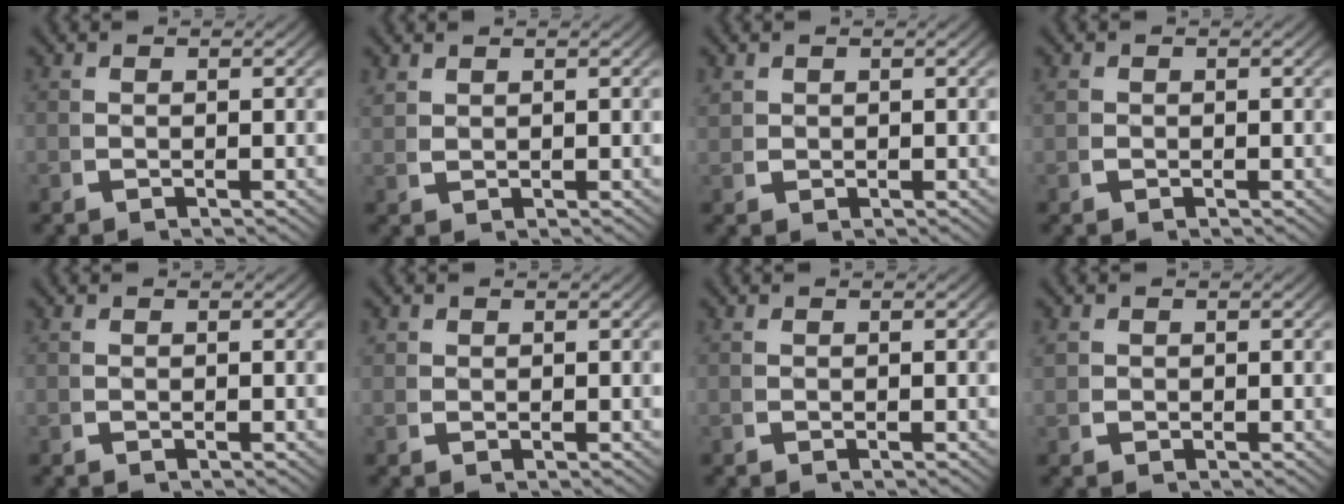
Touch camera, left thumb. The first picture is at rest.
{"total": 1.3, "force": [1.2, 0.4, 0.3], "torque": [-0.006, 0.004, 0.030]}
{"total": 1.6, "force": [0.7, 1.3, 0.6], "torque": [-0.016, -0.002, 0.017]}
{"total": 0.9, "force": [0.1, 0.8, 0.3], "torque": [-0.016, -0.005, 0.004]}
{"total": 0.0}
{"total": 1.1, "force": [0.5, 0.9, 0.3], "torque": [-0.010, -0.006, 0.012]}
{"total": 0.0}
{"total": 1.3, "force": [0.2, 1.2, 0.5], "torque": [-0.018, -0.005, 0.007]}